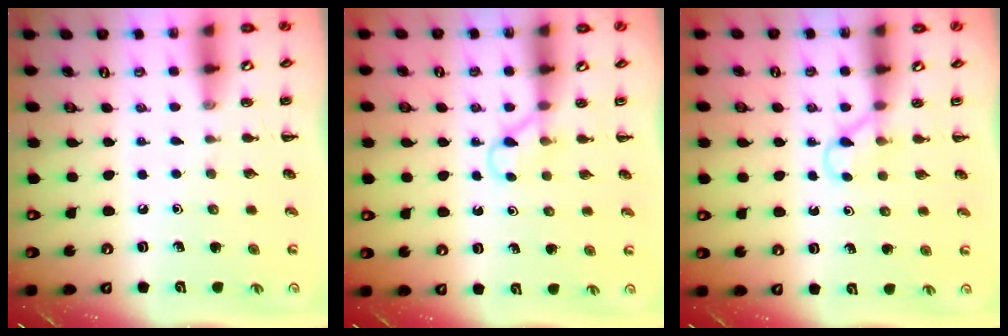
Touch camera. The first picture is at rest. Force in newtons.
{"total": 2.9, "press": 2.8, "slide": 0.9}
{"total": 2.9, "press": 2.8, "slide": 0.9}